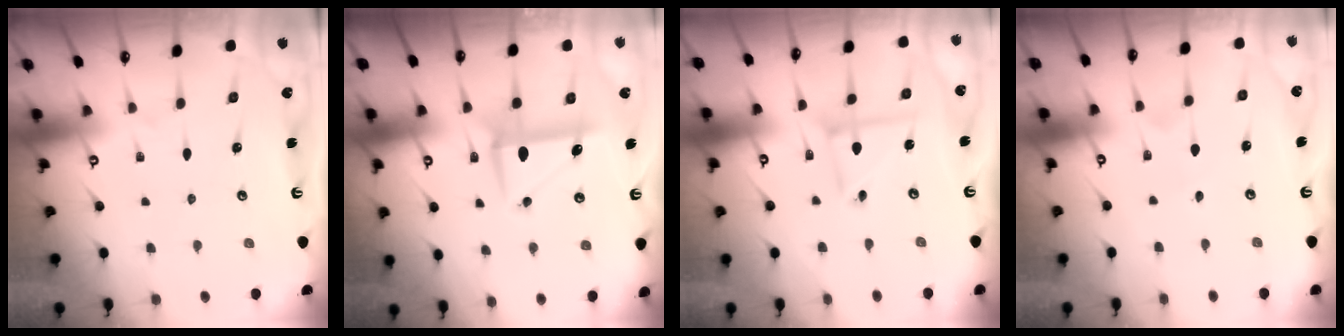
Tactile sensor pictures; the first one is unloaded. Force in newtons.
{"total": 7.9, "press": 7.8, "slide": 0.9}
{"total": 6.6, "press": 6.6, "slide": 0.5}
{"total": 2.5, "press": 2.5, "slide": 0.3}